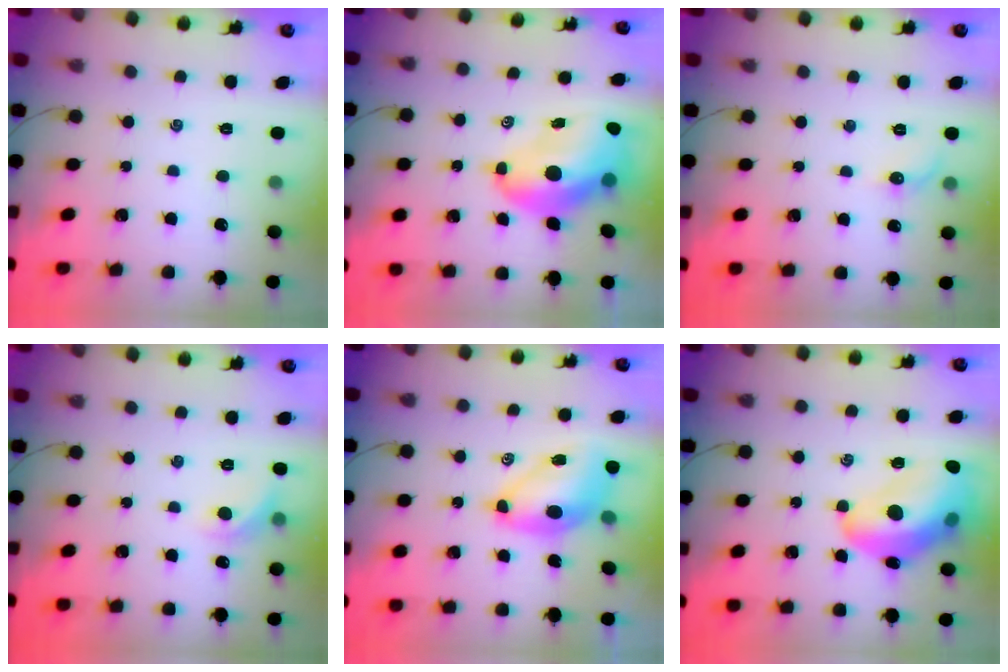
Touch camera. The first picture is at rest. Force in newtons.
{"total": 13.0, "press": 12.4, "slide": 3.8}
{"total": 5.3, "press": 5.1, "slide": 1.4}
{"total": 7.0, "press": 6.9, "slide": 1.3}
{"total": 8.0, "press": 7.8, "slide": 2.0}
{"total": 18.8, "press": 18.4, "slide": 4.1}